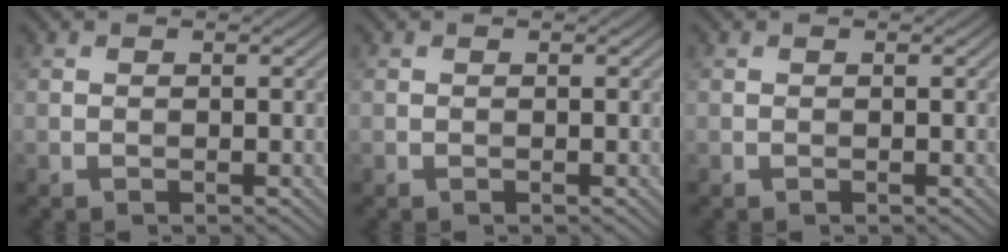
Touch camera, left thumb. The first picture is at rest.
{"total": 0.0}
{"total": 0.0}